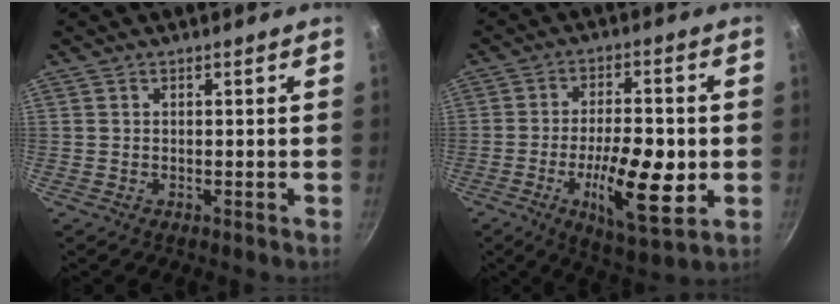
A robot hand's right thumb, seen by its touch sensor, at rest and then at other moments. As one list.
[{"total": 15.0, "force": [-3.4, 5.2, 13.6], "torque": [-0.216, 0.003, -0.052]}]